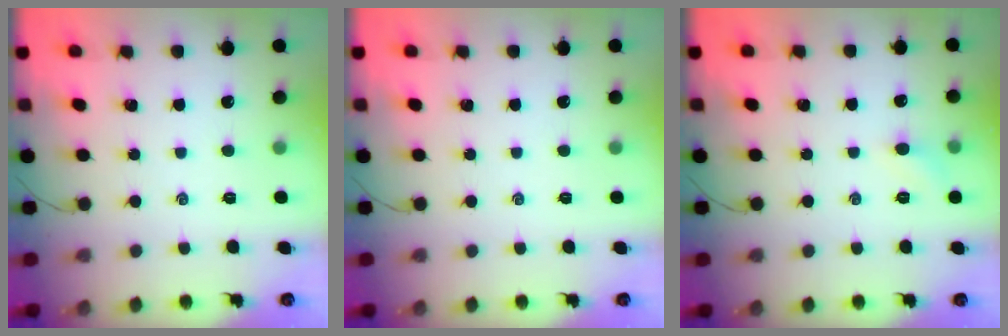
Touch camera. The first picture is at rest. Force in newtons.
{"total": 0.0}
{"total": 4.4, "press": 4.1, "slide": 1.4}